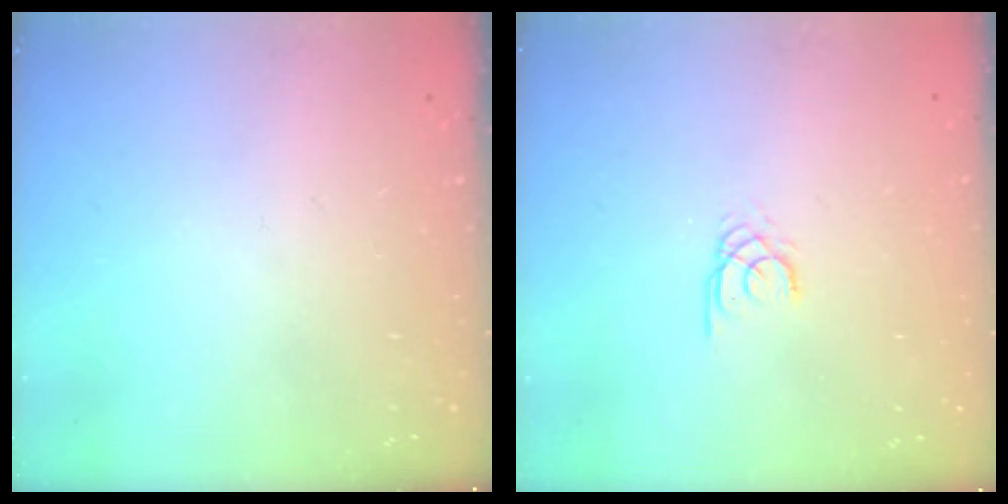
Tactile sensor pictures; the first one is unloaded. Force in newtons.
{"total": 1.6, "press": 1.6, "slide": 0.2}